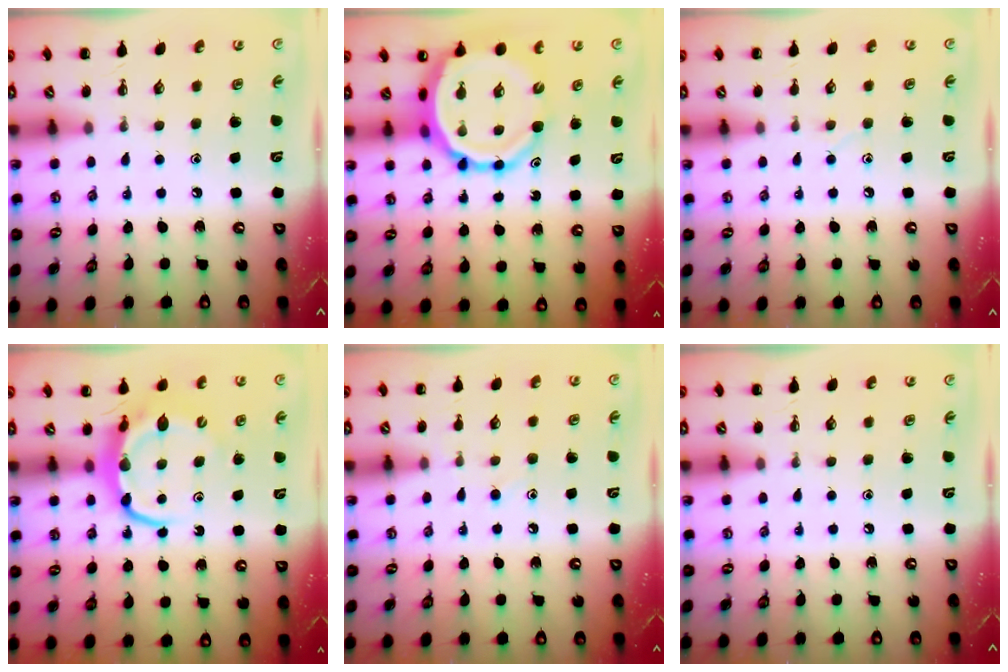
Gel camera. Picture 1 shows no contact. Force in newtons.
{"total": 13.7, "press": 13.1, "slide": 4.1}
{"total": 3.6, "press": 3.4, "slide": 1.0}
{"total": 7.4, "press": 7.3, "slide": 1.0}
{"total": 7.1, "press": 6.6, "slide": 2.4}
{"total": 0.0}